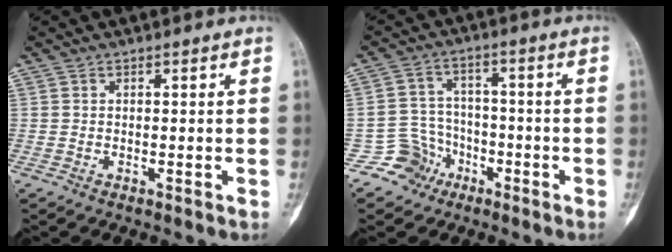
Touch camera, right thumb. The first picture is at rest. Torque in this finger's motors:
{"motor_torque": [0.75, -0.03, 0.40, -0.32, 0.00]}